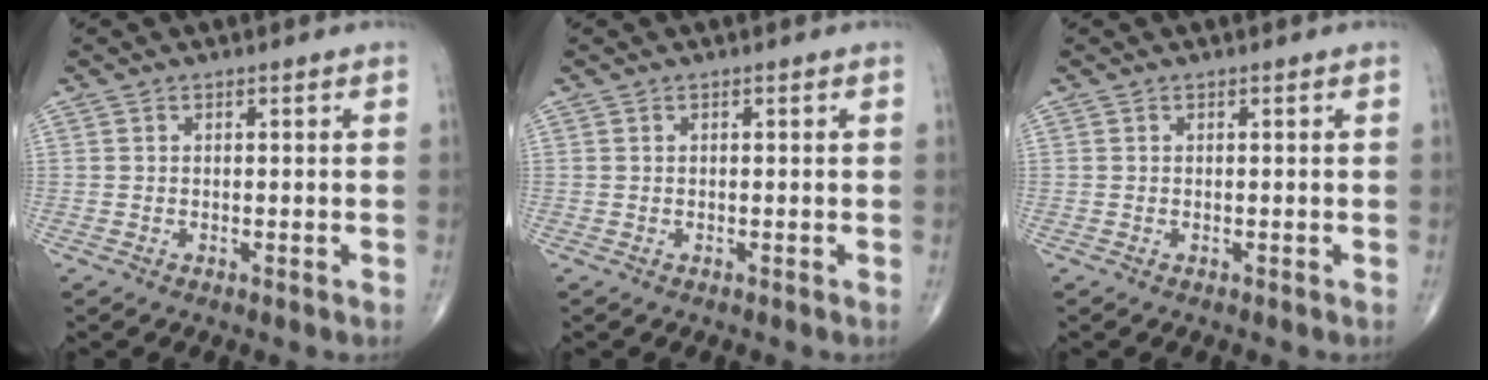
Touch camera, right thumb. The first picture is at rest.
{"total": 0.0}
{"total": 0.0}